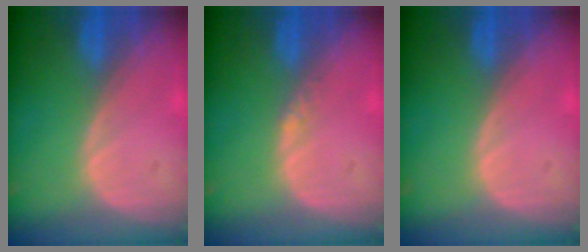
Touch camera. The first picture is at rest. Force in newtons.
{"total": 1.0, "press": 0.8, "slide": 0.6}
{"total": 0.0}